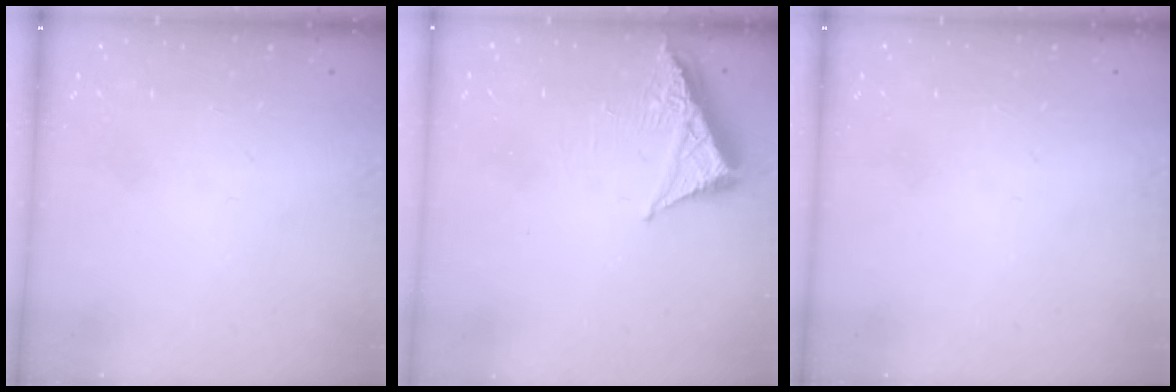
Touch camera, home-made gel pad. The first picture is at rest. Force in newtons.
{"total": 6.0, "press": 5.9, "slide": 0.8}
{"total": 0.0}